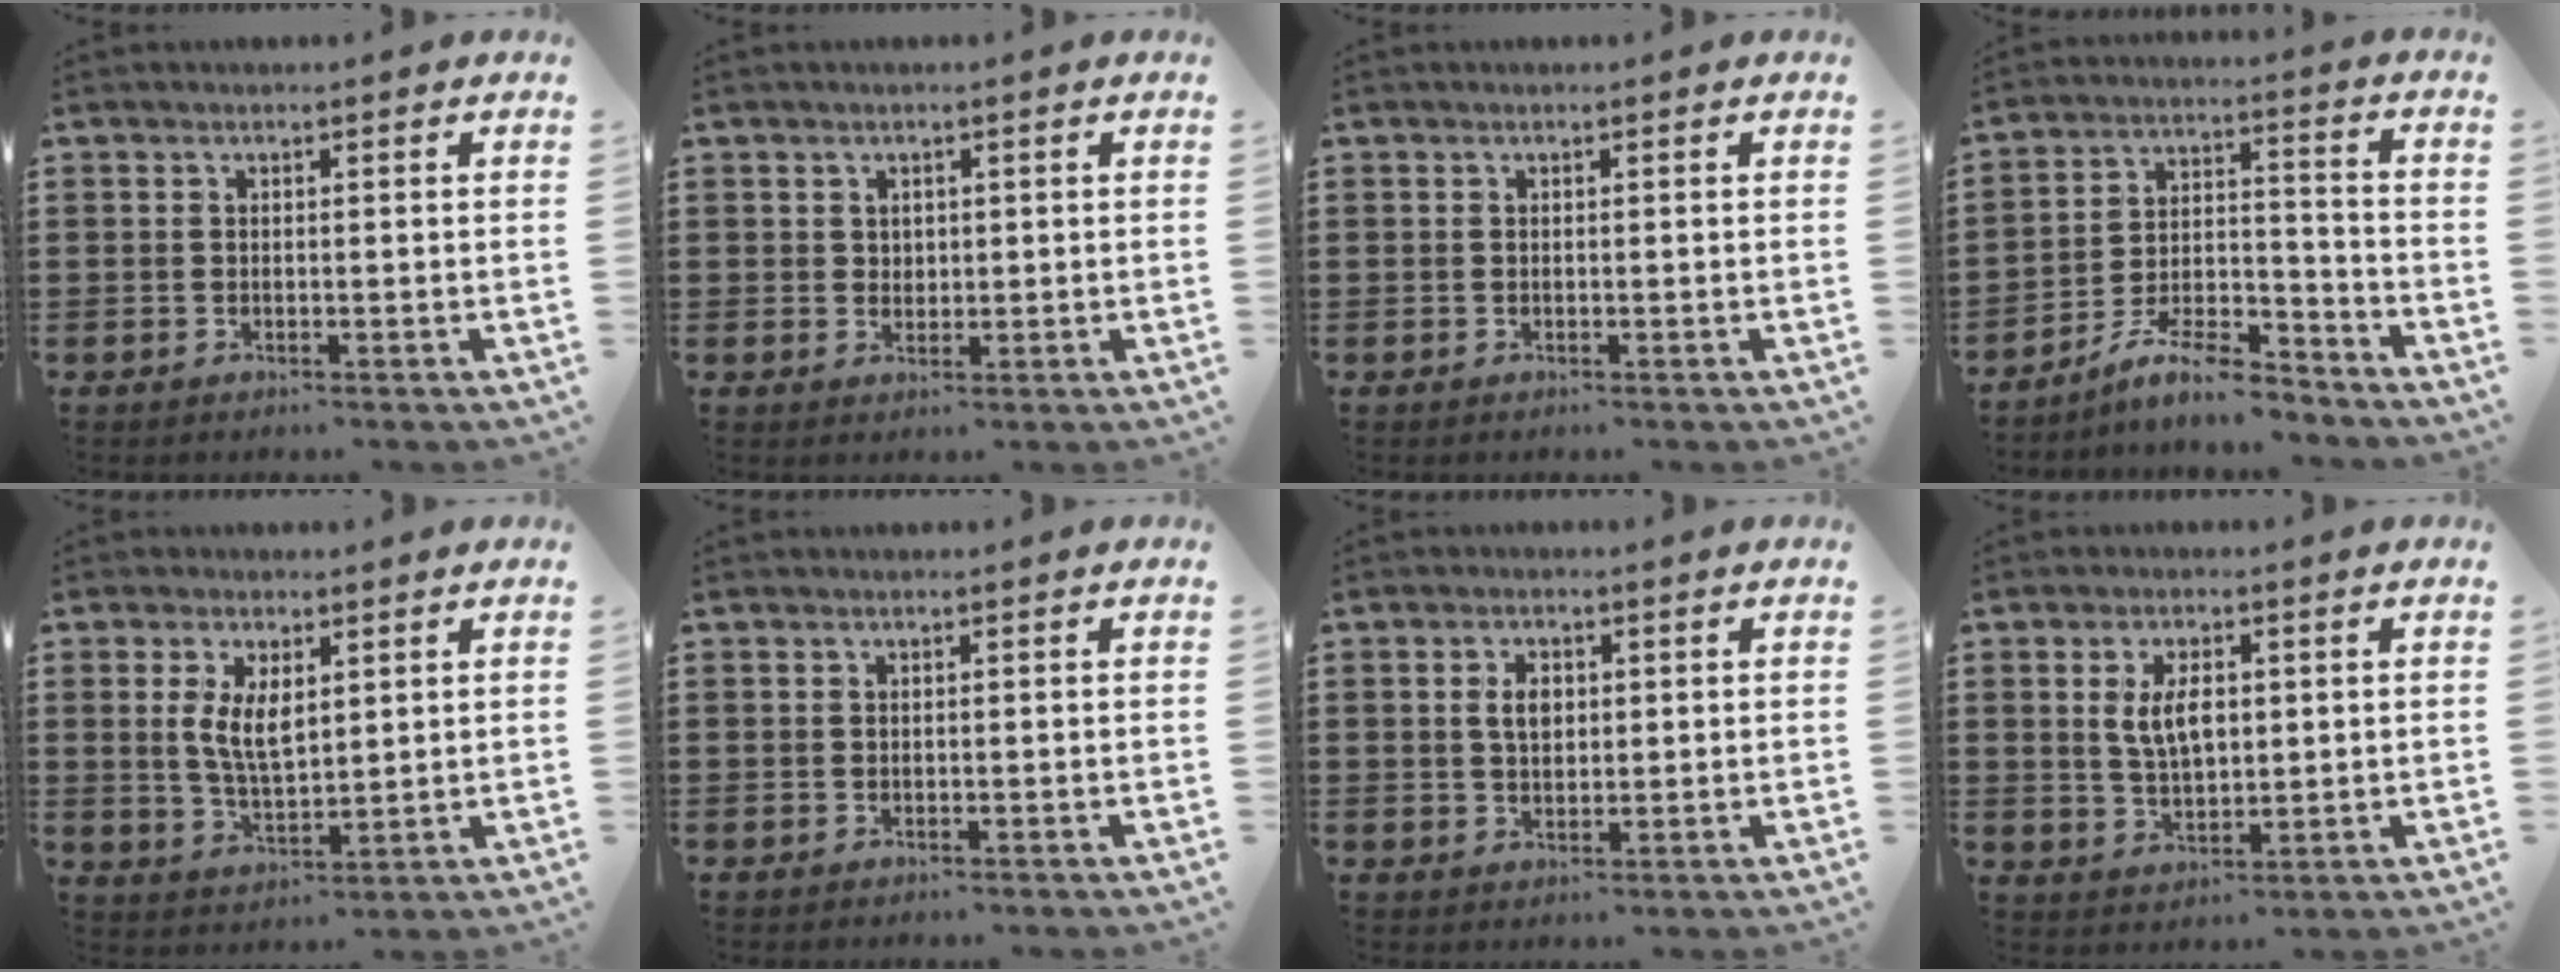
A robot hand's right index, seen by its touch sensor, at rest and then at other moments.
{"total": 1.5, "force": [0.9, 1.2, 0.3], "torque": [-0.008, 0.005, 0.017]}
{"total": 0.0}
{"total": 8.8, "force": [-7.8, 1.2, 3.8], "torque": [-0.071, 0.019, -0.150]}
{"total": 5.8, "force": [1.3, 2.7, 4.9], "torque": [-0.093, 0.003, 0.022]}
{"total": 0.0}
{"total": 3.0, "force": [0.6, 1.9, 2.3], "torque": [-0.050, 0.009, 0.010]}
{"total": 5.4, "force": [1.0, 2.7, 4.6], "torque": [-0.088, 0.006, 0.014]}